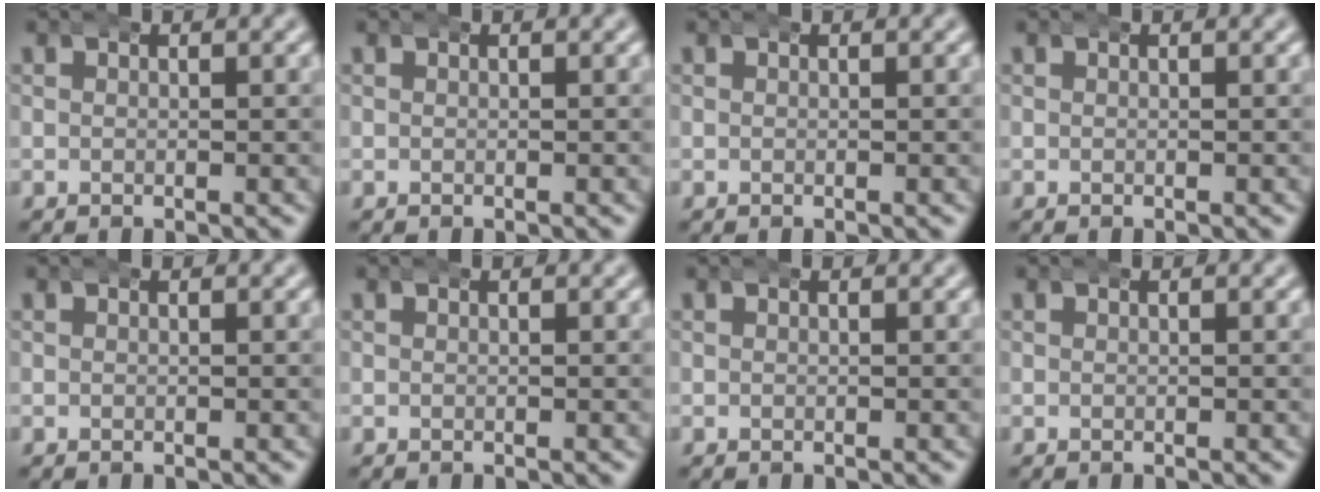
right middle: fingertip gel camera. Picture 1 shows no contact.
{"total": 0.0}
{"total": 0.0}
{"total": 0.0}
{"total": 0.0}
{"total": 0.0}
{"total": 0.0}
{"total": 0.0}